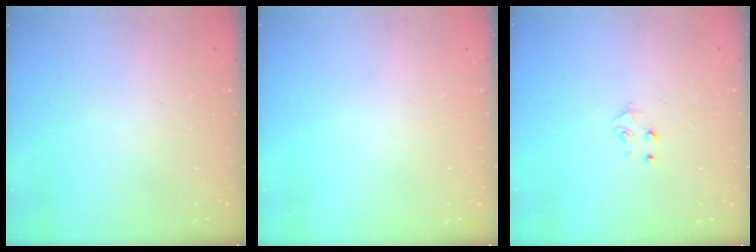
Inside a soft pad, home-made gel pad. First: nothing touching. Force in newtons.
{"total": 0.0}
{"total": 4.5, "press": 4.5, "slide": 0.6}